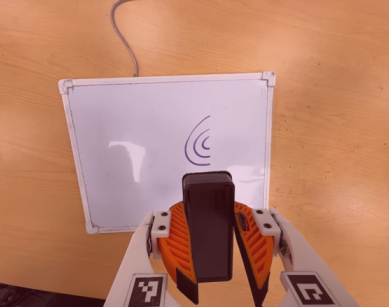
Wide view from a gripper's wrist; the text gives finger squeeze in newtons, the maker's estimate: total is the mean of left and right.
{"total": 10.8, "left": 10.6, "right": 11.1}